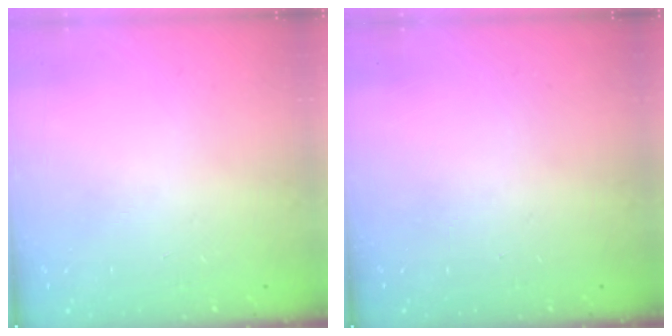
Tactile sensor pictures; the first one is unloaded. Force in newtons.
{"total": 0.0}